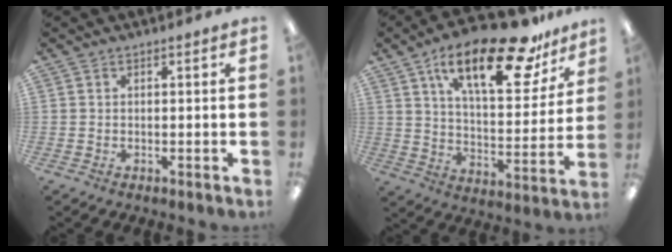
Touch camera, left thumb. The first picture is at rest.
{"total": 23.5, "force": [15.1, 8.4, 15.9], "torque": [-0.243, -0.084, 0.247]}